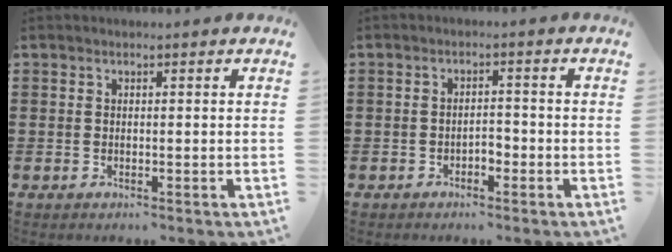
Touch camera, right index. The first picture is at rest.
{"total": 2.1, "force": [-1.1, 1.0, 1.4], "torque": [-0.029, 0.004, -0.024]}